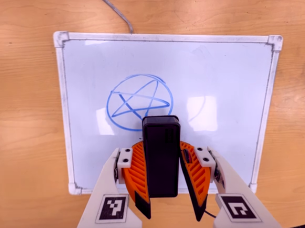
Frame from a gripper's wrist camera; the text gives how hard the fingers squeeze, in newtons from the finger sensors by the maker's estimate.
{"total": 6.3, "left": 5.7, "right": 6.9}